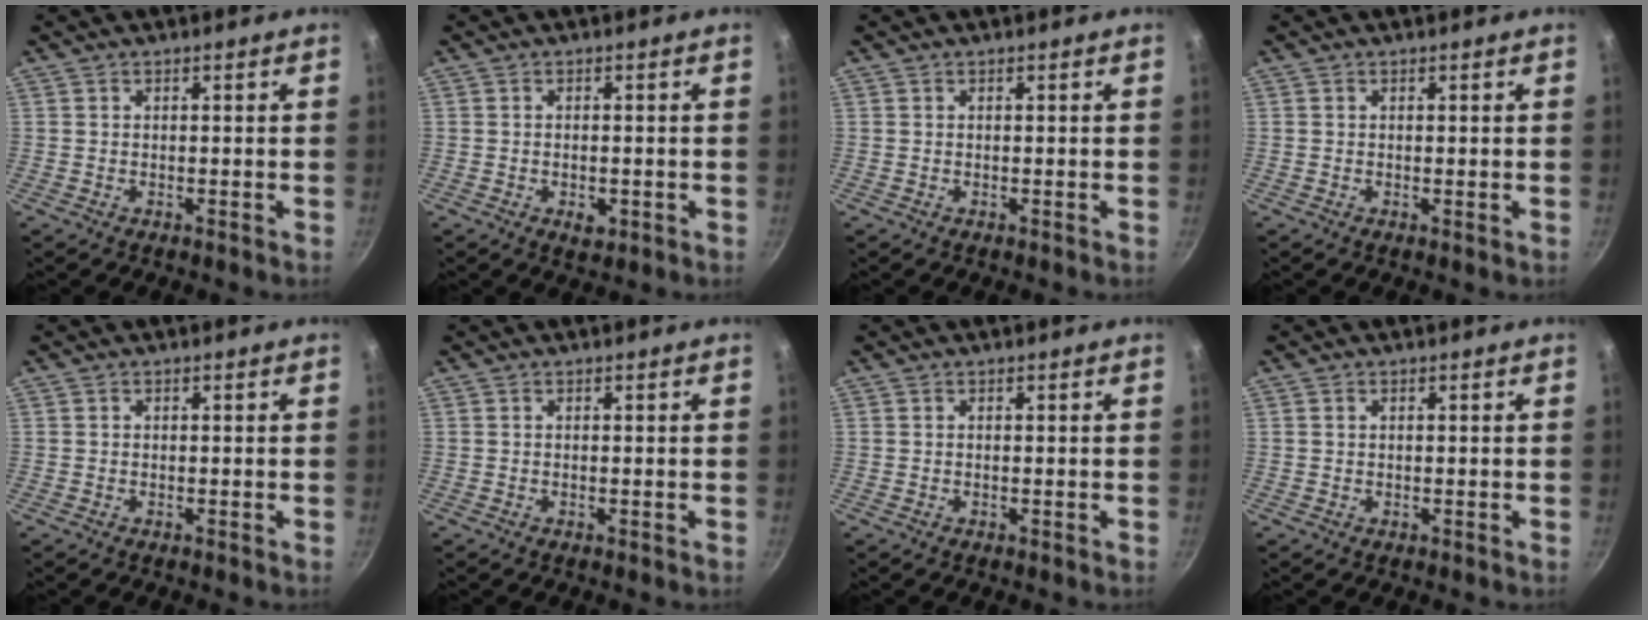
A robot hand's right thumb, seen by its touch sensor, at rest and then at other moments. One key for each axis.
{"total": 2.9, "fx": -0.9, "fy": 1.7, "fz": 2.2, "tx": -0.032, "ty": 0.000, "tz": -0.010}
{"total": 0.0}
{"total": 0.0}
{"total": 0.0}
{"total": 0.0}
{"total": 0.0}
{"total": 0.7, "fx": 0.2, "fy": 0.5, "fz": 0.4, "tx": -0.006, "ty": 0.003, "tz": 0.003}